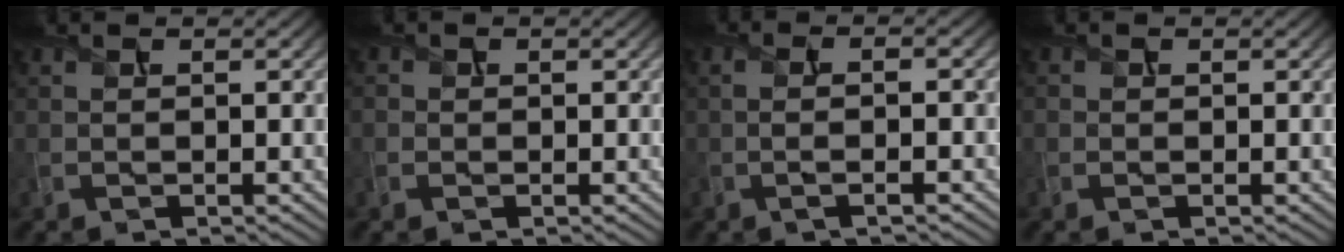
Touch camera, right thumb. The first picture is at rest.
{"total": 1.2, "force": [-0.2, 1.1, 0.1], "torque": [0.001, -0.005, -0.008]}
{"total": 2.6, "force": [-0.7, 0.7, 2.4], "torque": [-0.040, -0.002, -0.019]}
{"total": 0.8, "force": [-0.3, 0.7, 0.1], "torque": [0.001, -0.007, -0.006]}